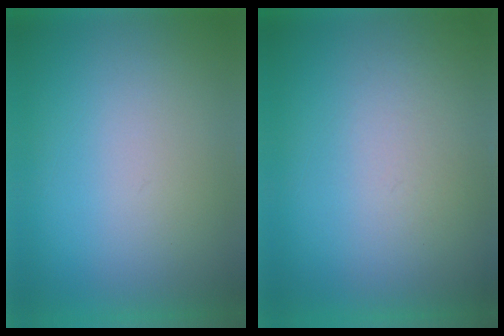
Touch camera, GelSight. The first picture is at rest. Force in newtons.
{"total": 4.4}